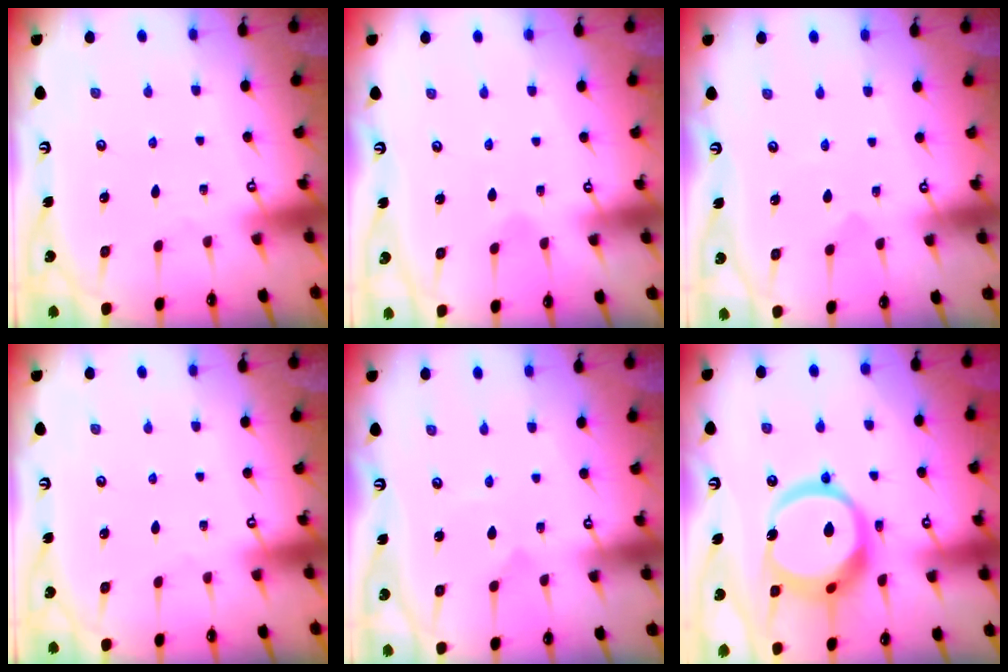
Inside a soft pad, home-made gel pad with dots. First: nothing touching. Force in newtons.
{"total": 0.9, "press": 0.9, "slide": 0.2}
{"total": 1.9, "press": 1.9, "slide": 0.5}
{"total": 0.0}
{"total": 1.0, "press": 1.0, "slide": 0.1}
{"total": 17.1, "press": 17.0, "slide": 2.1}